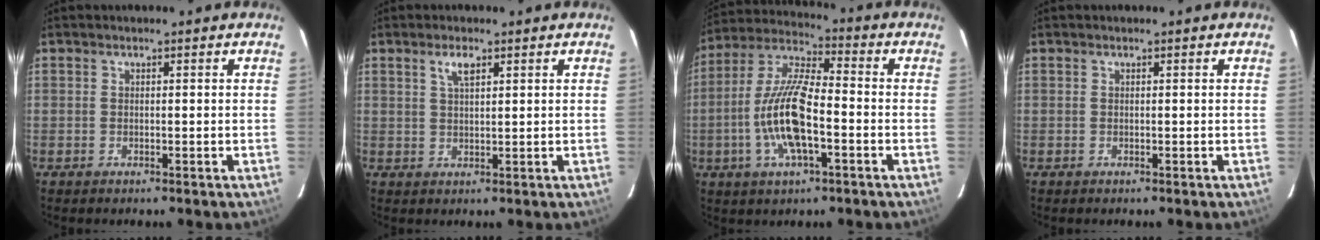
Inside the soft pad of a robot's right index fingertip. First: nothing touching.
{"total": 2.9, "force": [1.6, 1.0, 2.2], "torque": [-0.040, 0.004, 0.030]}
{"total": 14.2, "force": [-3.9, 4.4, 12.9], "torque": [-0.268, -0.002, -0.078]}
{"total": 0.0}